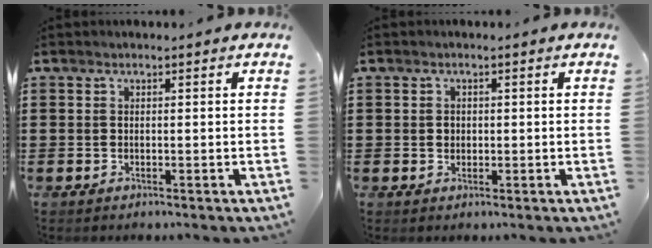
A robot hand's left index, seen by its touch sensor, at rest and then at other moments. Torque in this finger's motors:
{"motor_torque": [0.40, 0.29, 0.18, 0.01]}